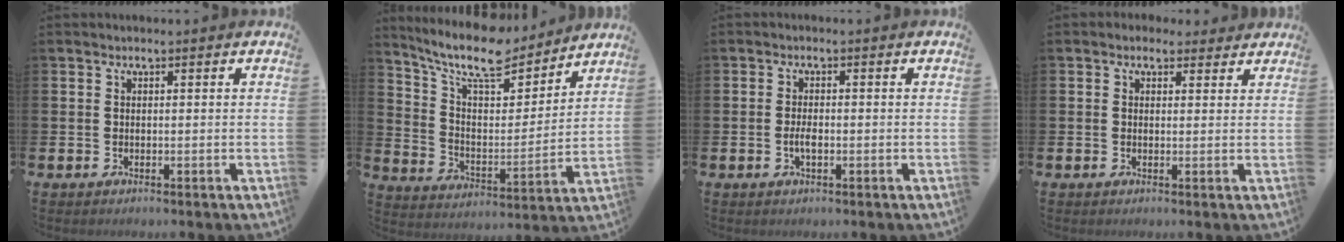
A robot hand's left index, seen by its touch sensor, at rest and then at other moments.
{"total": 10.9, "force": [9.4, 3.1, 4.6], "torque": [-0.122, -0.059, 0.162]}
{"total": 1.9, "force": [-0.5, 0.8, 1.7], "torque": [-0.023, -0.003, -0.012]}
{"total": 1.0, "force": [0.7, 0.7, 0.2], "torque": [0.002, 0.006, 0.010]}